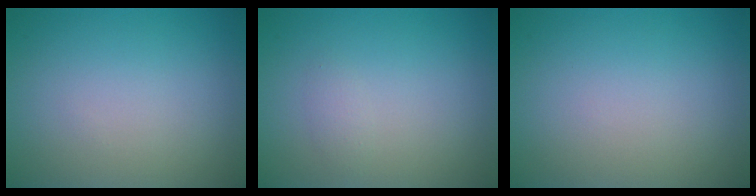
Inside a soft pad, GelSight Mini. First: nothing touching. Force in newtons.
{"total": 0.9, "press": 0.9, "slide": 0.1}
{"total": 0.0}